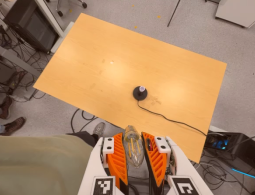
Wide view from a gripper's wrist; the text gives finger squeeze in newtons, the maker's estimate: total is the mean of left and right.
{"total": 19.2, "left": 21.2, "right": 17.3}